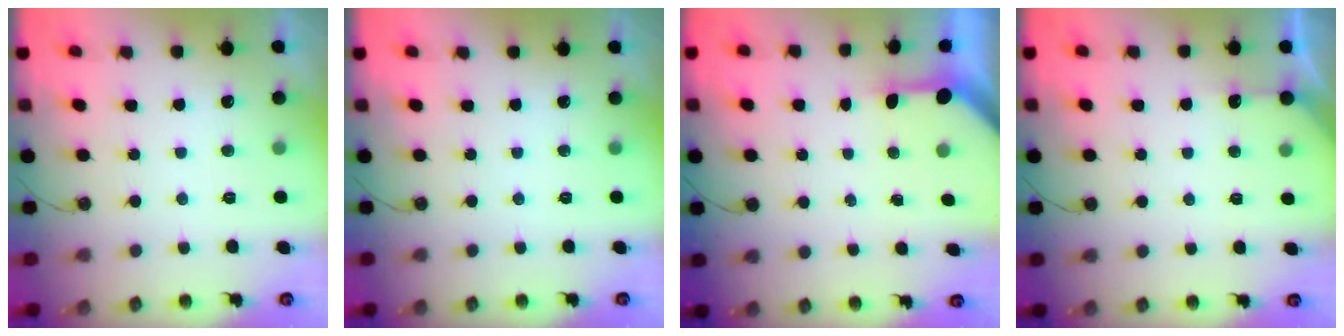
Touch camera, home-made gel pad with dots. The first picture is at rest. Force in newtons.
{"total": 0.0}
{"total": 3.0, "press": 3.0, "slide": 0.2}
{"total": 3.2, "press": 3.2, "slide": 0.5}